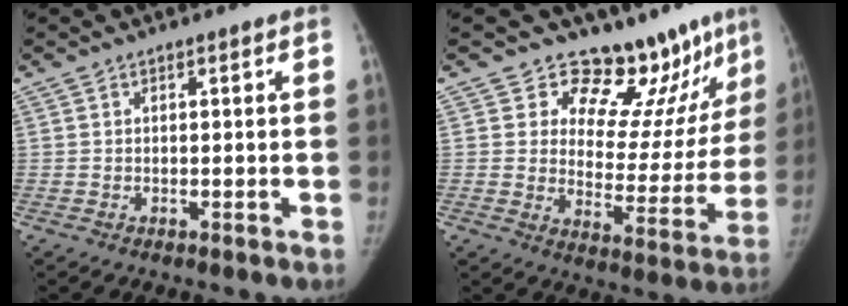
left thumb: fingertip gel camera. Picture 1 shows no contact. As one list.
[{"total": 14.9, "force": [12.4, 6.8, 4.9], "torque": [-0.007, -0.105, 0.163]}]